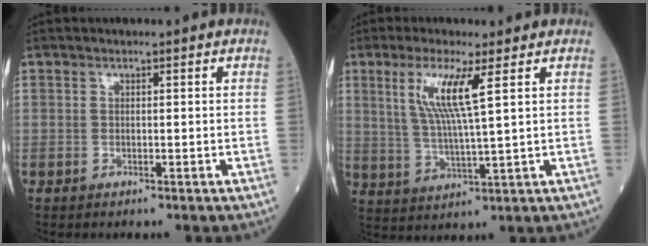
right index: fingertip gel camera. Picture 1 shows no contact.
{"total": 7.9, "force": [3.0, -0.3, 7.3], "torque": [-0.152, -0.006, 0.064]}